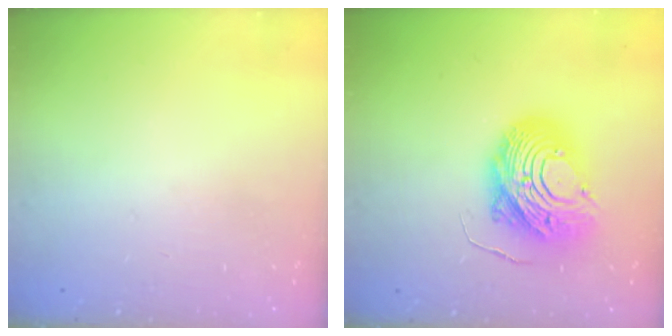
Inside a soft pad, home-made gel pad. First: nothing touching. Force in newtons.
{"total": 14.3, "press": 14.3, "slide": 1.4}